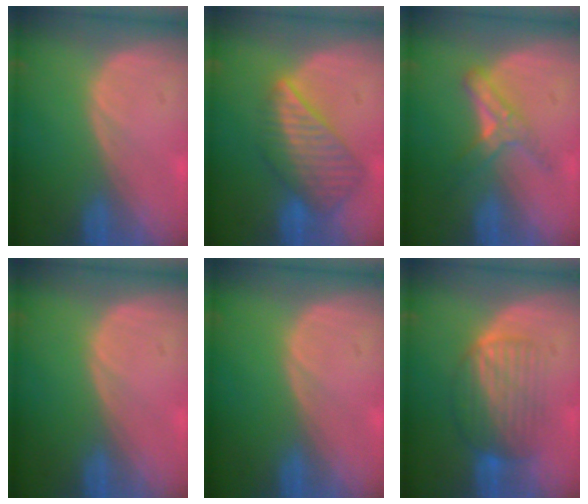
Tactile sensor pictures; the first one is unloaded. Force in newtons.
{"total": 8.4, "press": 7.5, "slide": 3.8}
{"total": 5.7, "press": 5.0, "slide": 2.9}
{"total": 0.0}
{"total": 0.0}
{"total": 6.7, "press": 6.4, "slide": 1.8}